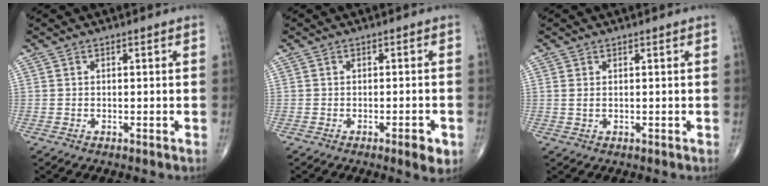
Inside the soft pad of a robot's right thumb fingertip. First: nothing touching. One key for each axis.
{"total": 3.6, "fx": -1.7, "fy": 0.9, "fz": 3.1, "tx": -0.035, "ty": 0.001, "tz": -0.022}
{"total": 0.9, "fx": 0.3, "fy": 0.4, "fz": 0.8, "tx": -0.019, "ty": 0.004, "tz": 0.011}